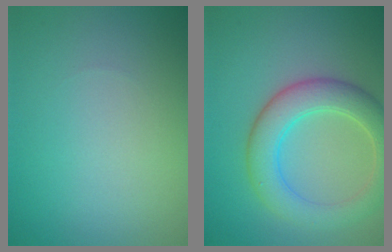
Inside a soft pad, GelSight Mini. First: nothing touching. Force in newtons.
{"total": 5.7, "press": 5.7, "slide": 0.6}